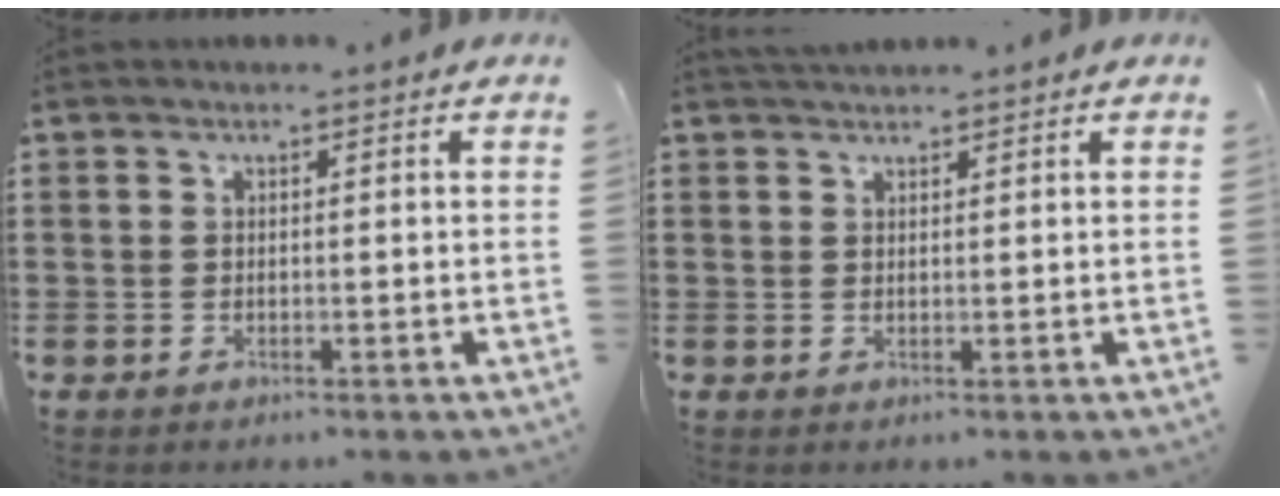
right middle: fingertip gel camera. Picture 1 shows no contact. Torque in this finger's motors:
{"motor_torque": [-0.02, 0.01, 0.09, 0.00]}